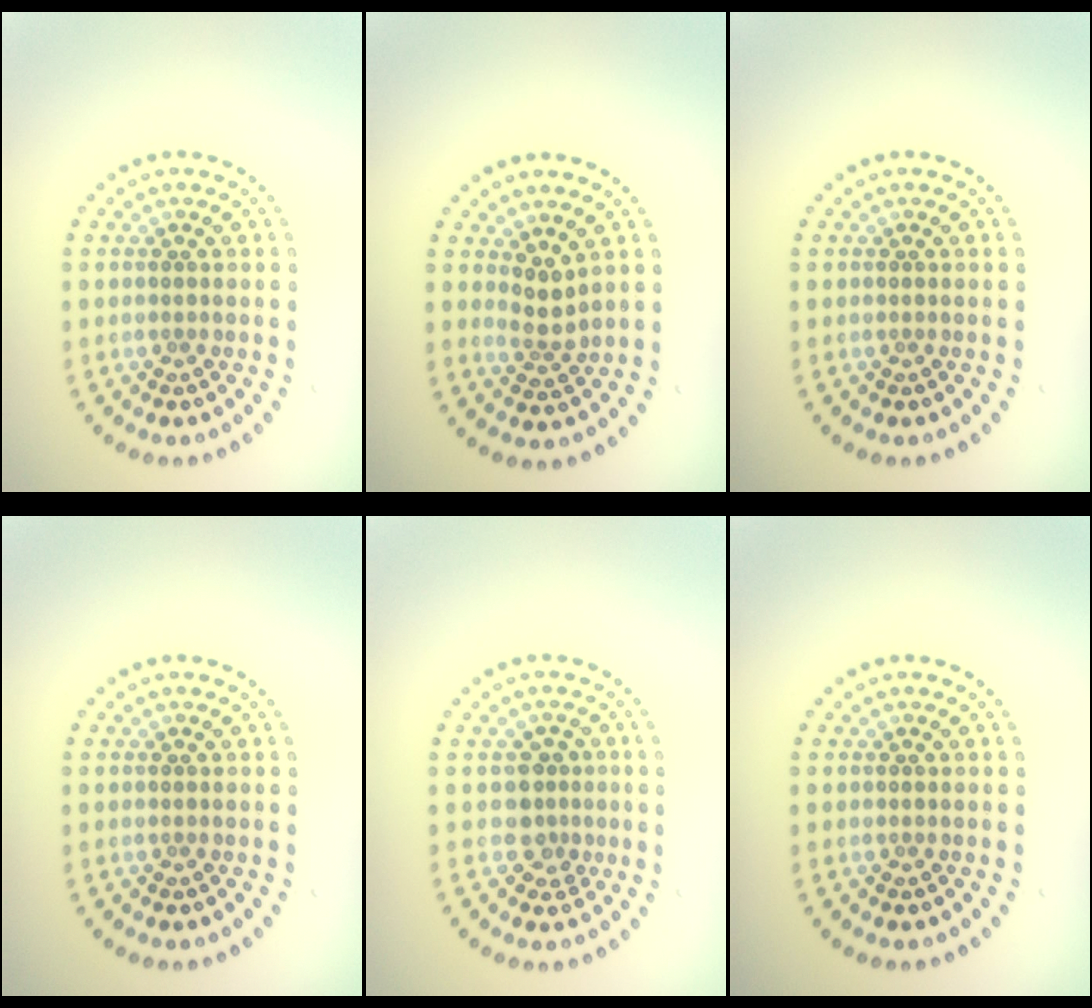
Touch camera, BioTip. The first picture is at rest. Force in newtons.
{"total": 1.9, "press": 1.2, "slide": 1.4}
{"total": 0.0}
{"total": 0.0}
{"total": 2.2, "press": 1.8, "slide": 1.2}
{"total": 0.0}